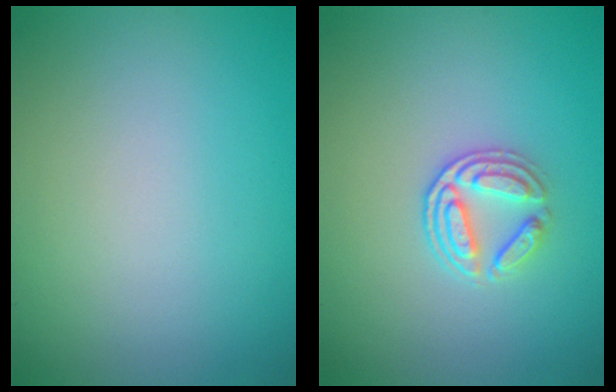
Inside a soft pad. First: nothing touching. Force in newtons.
{"total": 2.6, "press": 2.1, "slide": 1.6}